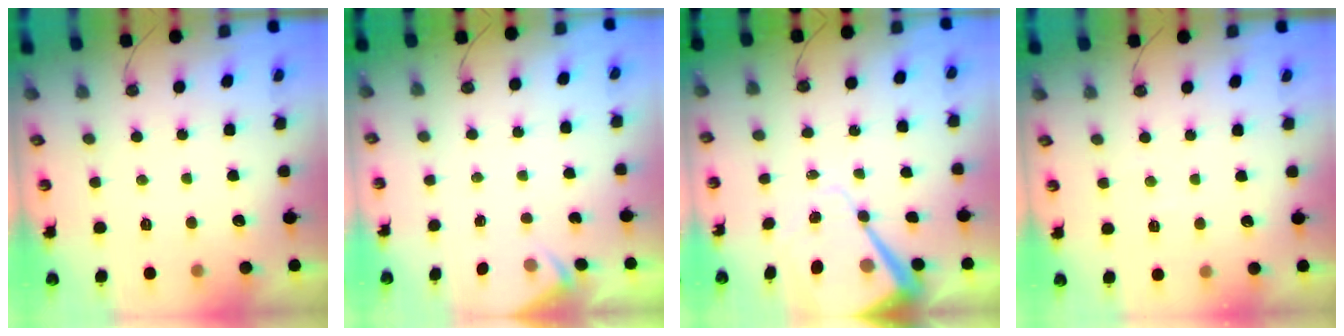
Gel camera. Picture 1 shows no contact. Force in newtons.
{"total": 2.6, "press": 2.6, "slide": 0.4}
{"total": 13.7, "press": 13.7, "slide": 1.2}
{"total": 2.2, "press": 2.2, "slide": 0.4}